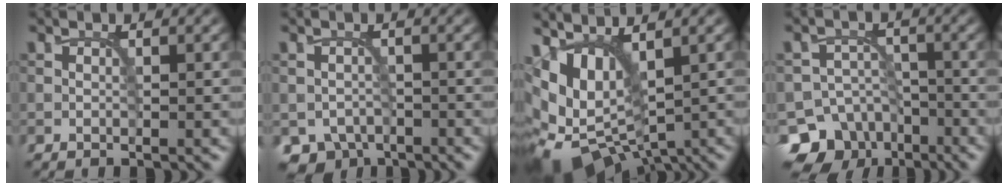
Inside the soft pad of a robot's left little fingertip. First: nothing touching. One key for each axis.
{"total": 2.9, "fx": -2.1, "fy": 2.0, "fz": 0.6, "tx": -0.004, "ty": -0.011, "tz": -0.037}
{"total": 10.7, "fx": 1.0, "fy": 6.4, "fz": 8.5, "tx": -0.155, "ty": -0.005, "tz": 0.030}
{"total": 8.7, "fx": -5.6, "fy": 6.4, "fz": 1.9, "tx": -0.017, "ty": -0.009, "tz": -0.092}